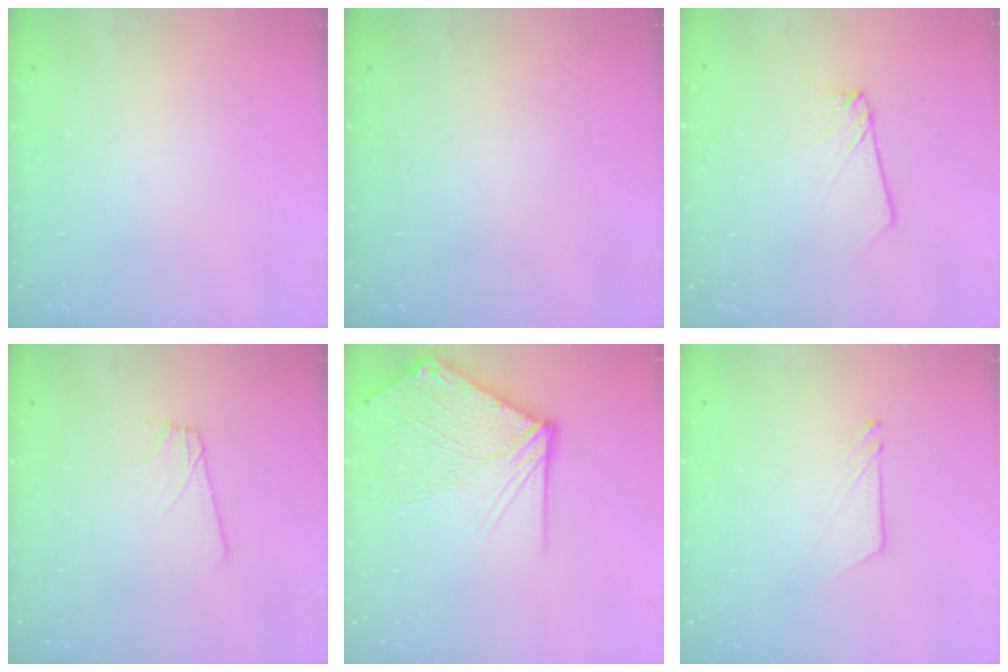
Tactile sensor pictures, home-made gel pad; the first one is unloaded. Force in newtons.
{"total": 0.0}
{"total": 2.3, "press": 2.3, "slide": 0.2}
{"total": 1.8, "press": 1.8, "slide": 0.1}
{"total": 15.4, "press": 15.3, "slide": 1.8}
{"total": 4.8, "press": 4.7, "slide": 0.6}